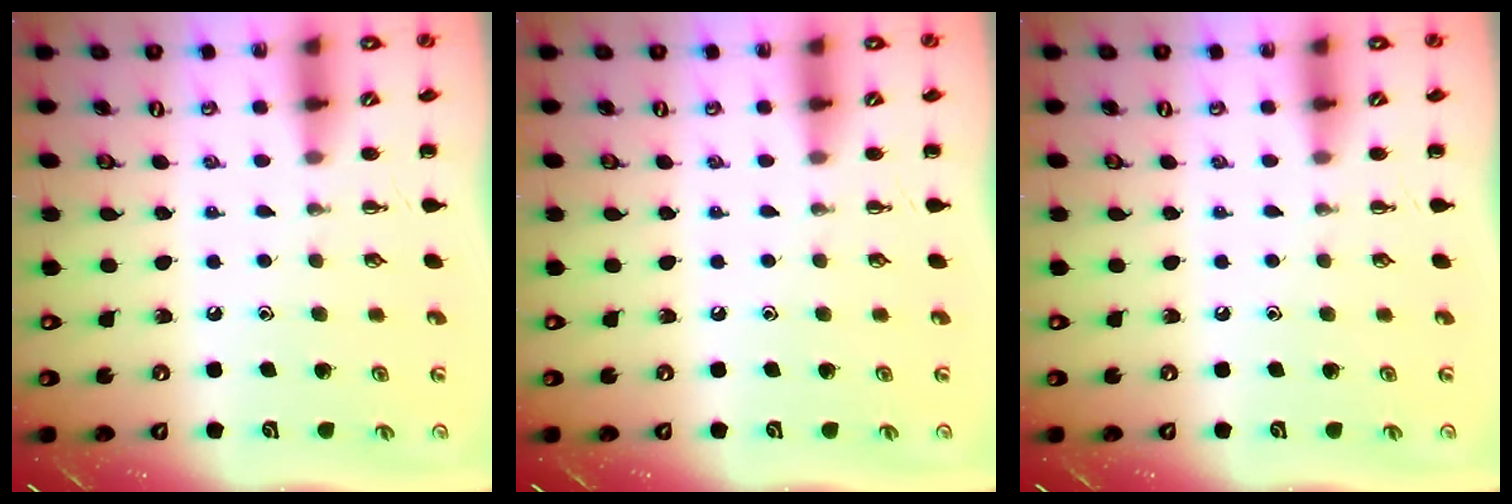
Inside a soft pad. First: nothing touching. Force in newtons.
{"total": 0.0}
{"total": 0.0}